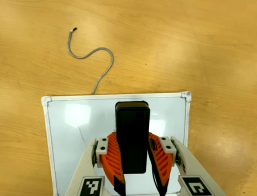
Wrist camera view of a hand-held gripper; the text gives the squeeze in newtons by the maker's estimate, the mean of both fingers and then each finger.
{"total": 9.7, "left": 8.4, "right": 11.0}